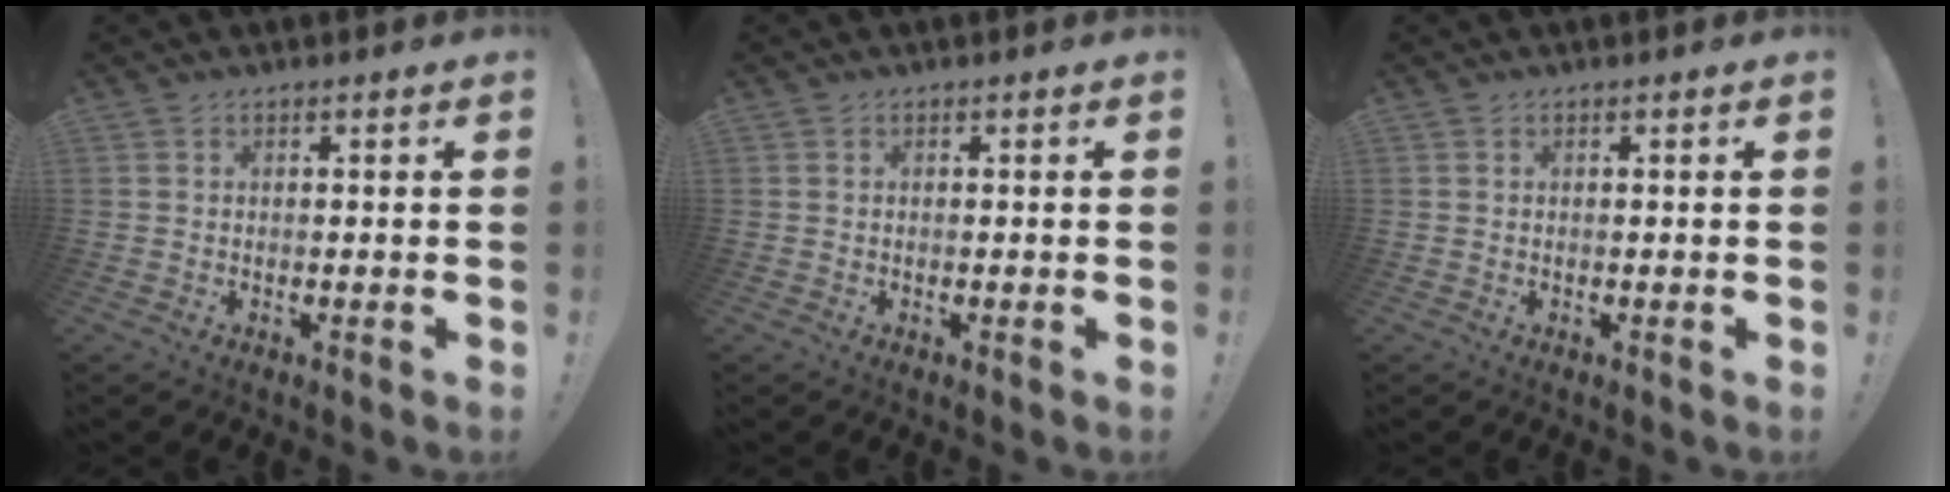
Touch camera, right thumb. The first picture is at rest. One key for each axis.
{"total": 0.0}
{"total": 0.0}